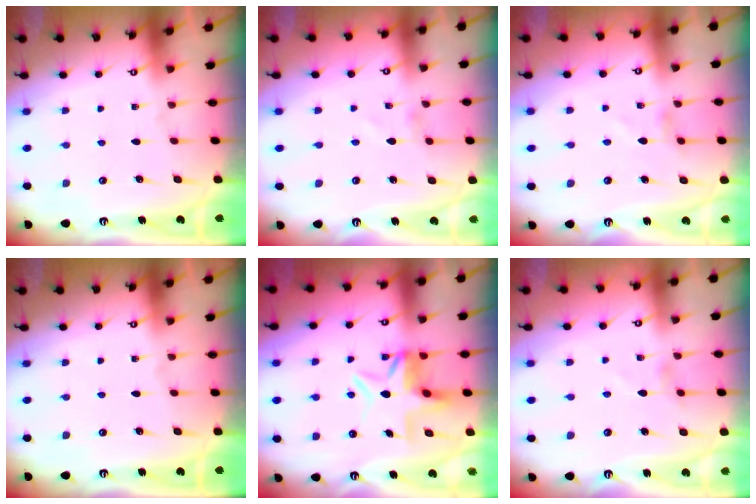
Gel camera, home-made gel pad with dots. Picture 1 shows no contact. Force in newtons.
{"total": 0.6, "press": 0.6, "slide": 0.1}
{"total": 1.2, "press": 1.2, "slide": 0.3}
{"total": 0.0}
{"total": 7.4, "press": 7.4, "slide": 0.6}
{"total": 1.9, "press": 1.9, "slide": 0.3}